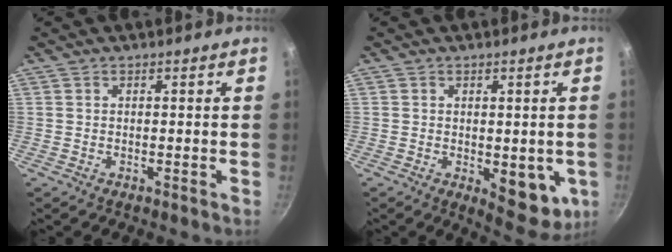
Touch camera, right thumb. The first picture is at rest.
{"total": 9.2, "force": [-1.5, 4.8, 7.6], "torque": [-0.066, -0.010, -0.011]}